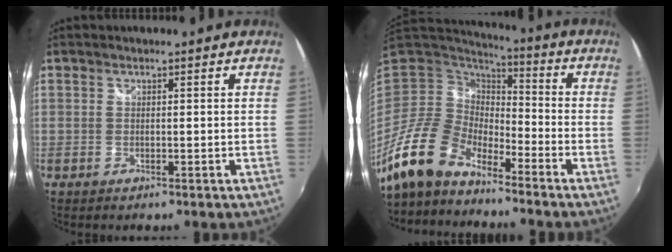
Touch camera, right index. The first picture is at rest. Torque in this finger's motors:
{"motor_torque": [-0.15, -0.16, -0.63, -0.21]}